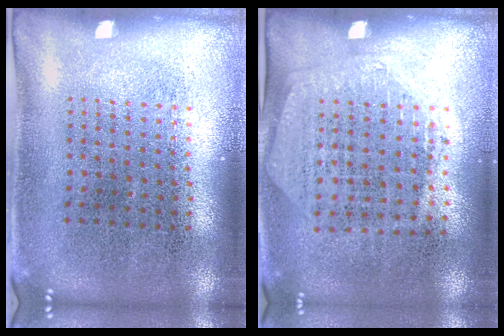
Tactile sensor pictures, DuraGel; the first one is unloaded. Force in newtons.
{"total": 1.4, "press": 1.2, "slide": 0.6}